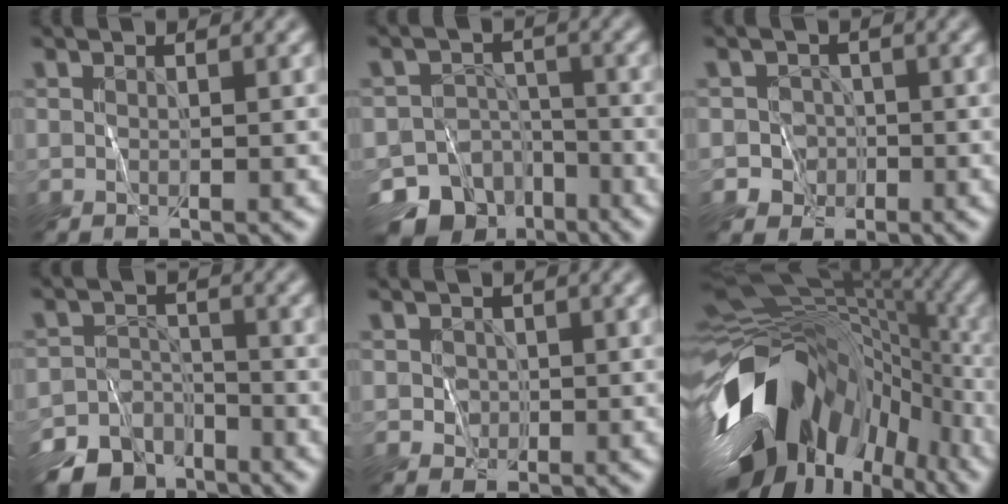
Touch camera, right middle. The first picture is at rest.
{"total": 10.5, "force": [-7.3, 7.0, 2.8], "torque": [-0.034, -0.013, -0.114]}
{"total": 2.8, "force": [-1.3, 2.5, 0.1], "torque": [0.024, 0.004, -0.027]}
{"total": 9.2, "force": [-7.0, 5.9, 1.4], "torque": [-0.013, -0.029, -0.115]}
{"total": 1.2, "force": [0.0, 1.2, 0.3], "torque": [-0.005, -0.001, 0.001]}
{"total": 16.1, "force": [-7.0, 10.0, 10.4], "torque": [-0.210, -0.012, -0.126]}